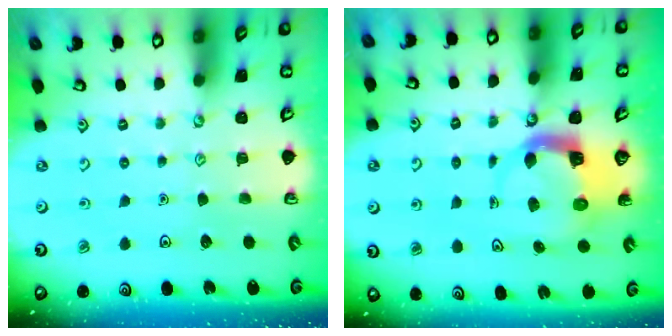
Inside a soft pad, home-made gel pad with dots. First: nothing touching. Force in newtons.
{"total": 5.1, "press": 5.1, "slide": 0.5}